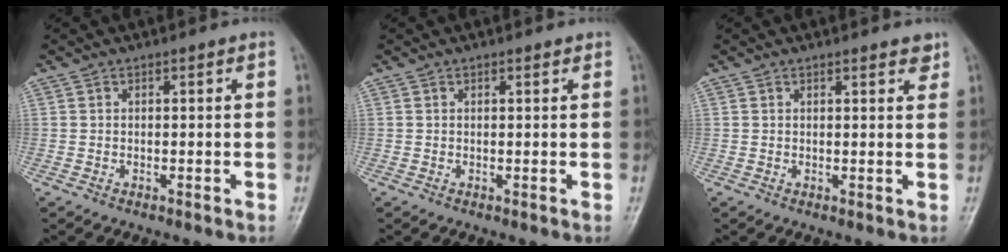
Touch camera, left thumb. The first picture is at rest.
{"total": 0.6, "force": [0.5, 0.2, 0.3], "torque": [-0.007, -0.002, 0.005]}
{"total": 2.3, "force": [1.8, 0.7, 1.2], "torque": [-0.004, -0.007, 0.020]}